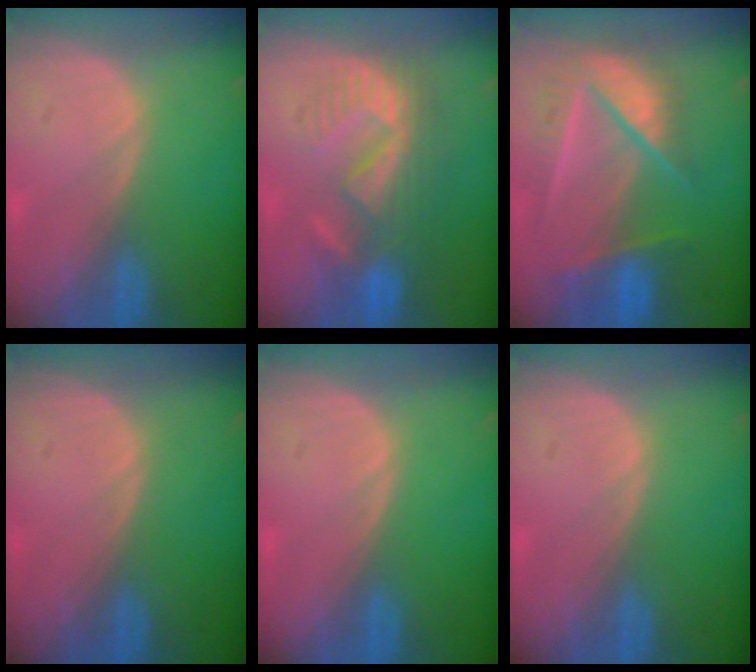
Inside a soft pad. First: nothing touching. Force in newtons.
{"total": 9.0, "press": 8.4, "slide": 3.2}
{"total": 9.7, "press": 8.3, "slide": 5.1}
{"total": 0.0}
{"total": 0.0}
{"total": 0.0}